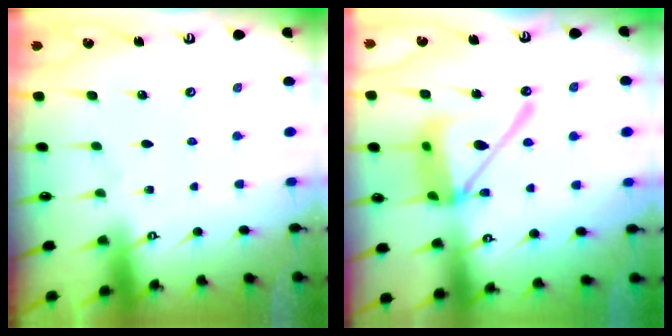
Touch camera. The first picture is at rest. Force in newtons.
{"total": 16.9, "press": 16.8, "slide": 1.7}